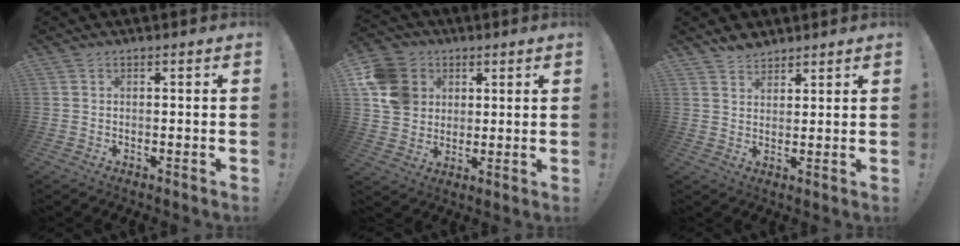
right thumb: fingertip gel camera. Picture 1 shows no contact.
{"total": 12.9, "force": [3.3, 11.4, 5.2], "torque": [-0.087, -0.006, 0.071]}
{"total": 4.9, "force": [4.2, 2.4, 0.7], "torque": [-0.007, -0.026, 0.079]}